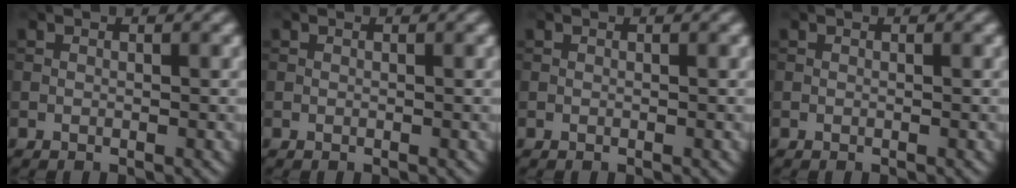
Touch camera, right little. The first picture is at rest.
{"total": 0.0}
{"total": 0.0}
{"total": 0.0}